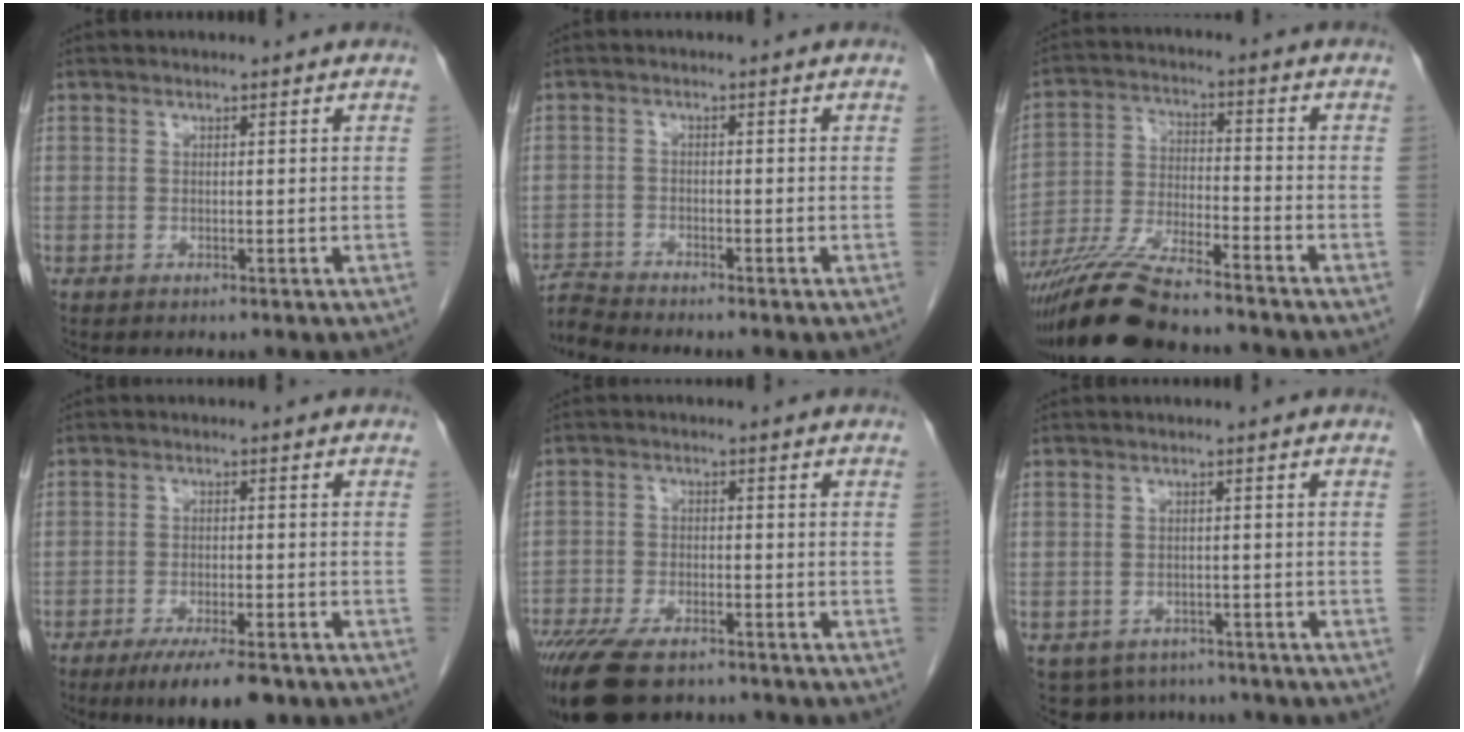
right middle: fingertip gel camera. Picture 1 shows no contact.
{"total": 3.4, "force": [-3.1, -1.2, -0.5], "torque": [0.004, -0.014, -0.060]}
{"total": 14.0, "force": [-12.0, 1.3, 7.0], "torque": [-0.134, -0.019, -0.214]}
{"total": 8.5, "force": [-6.1, 1.9, 5.6], "torque": [-0.083, -0.013, -0.092]}
{"total": 12.9, "force": [-9.7, 4.8, 7.0], "torque": [-0.141, -0.016, -0.156]}
{"total": 7.1, "force": [-5.6, 4.2, 1.3], "torque": [-0.018, 0.001, -0.067]}